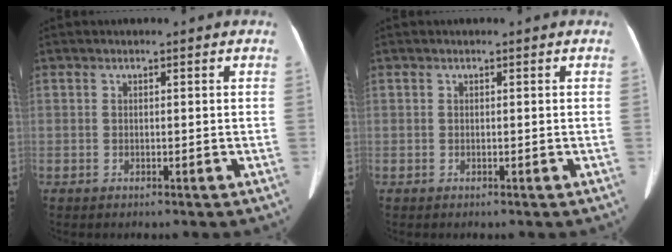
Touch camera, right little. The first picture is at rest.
{"total": 0.0}